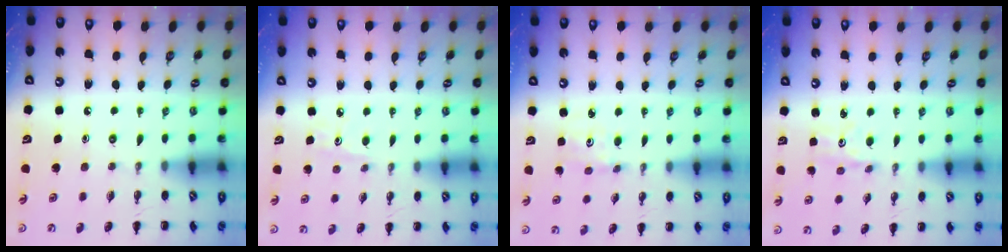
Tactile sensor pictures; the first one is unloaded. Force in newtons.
{"total": 3.9, "press": 3.7, "slide": 1.2}
{"total": 1.2, "press": 1.1, "slide": 0.4}
{"total": 2.4, "press": 2.3, "slide": 0.7}